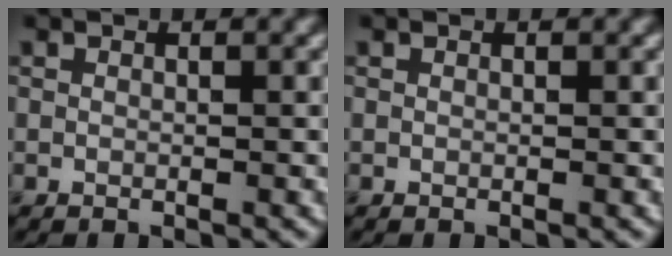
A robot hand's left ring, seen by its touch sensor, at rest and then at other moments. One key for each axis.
{"total": 0.0}